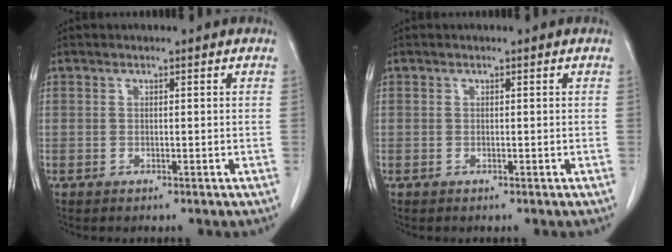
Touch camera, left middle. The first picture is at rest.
{"total": 0.0}